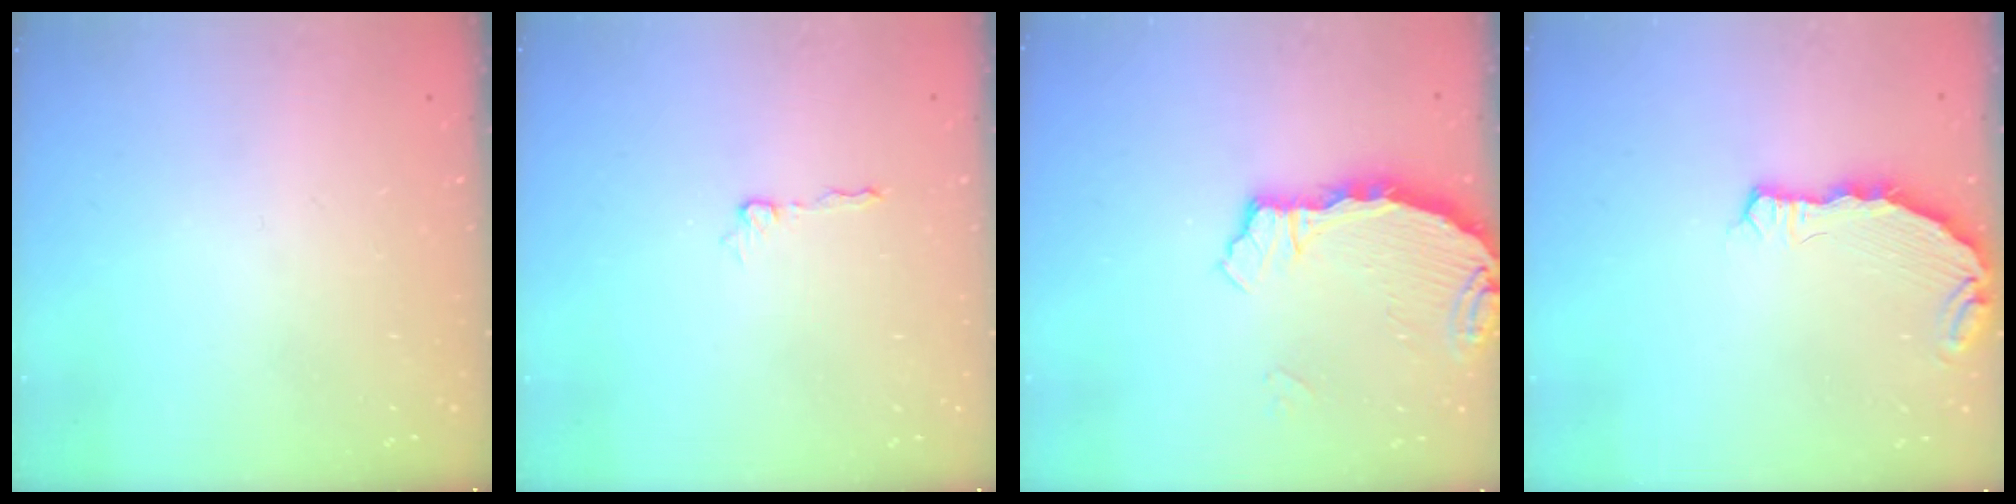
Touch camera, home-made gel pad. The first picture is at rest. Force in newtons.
{"total": 4.3, "press": 4.3, "slide": 0.3}
{"total": 3.4, "press": 3.4, "slide": 0.4}
{"total": 7.2, "press": 5.1, "slide": 5.1}